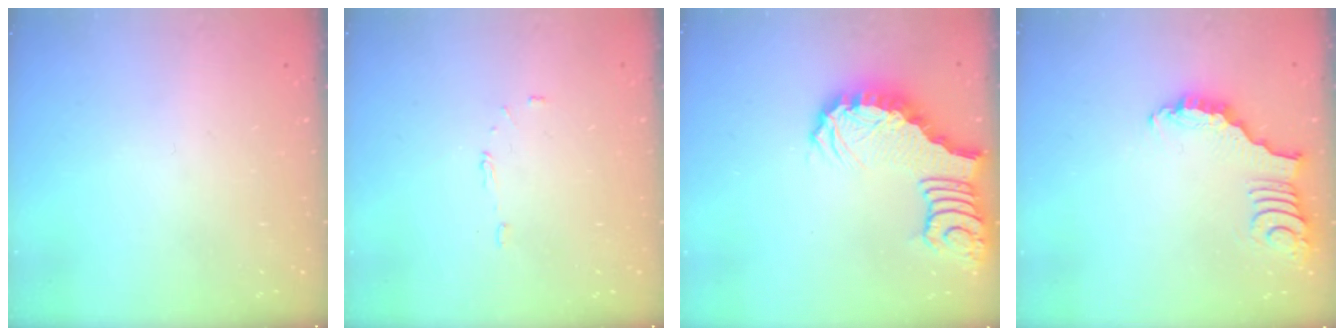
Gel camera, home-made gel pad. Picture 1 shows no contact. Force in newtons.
{"total": 5.9, "press": 5.9, "slide": 0.5}
{"total": 3.4, "press": 3.3, "slide": 0.8}
{"total": 2.9, "press": 2.8, "slide": 0.4}